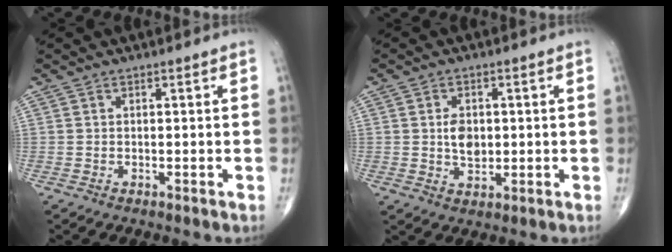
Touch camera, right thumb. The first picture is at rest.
{"total": 4.6, "force": [0.4, 3.1, 3.3], "torque": [-0.042, -0.003, 0.008]}